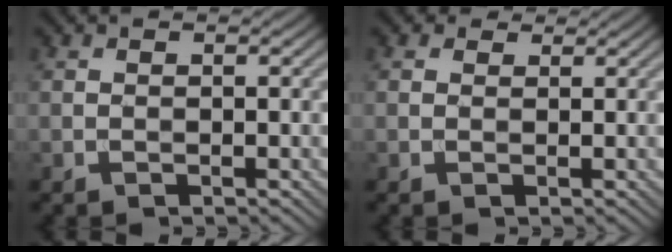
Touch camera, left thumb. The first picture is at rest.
{"total": 1.2, "force": [0.9, 0.8, 0.4], "torque": [-0.008, 0.002, 0.010]}